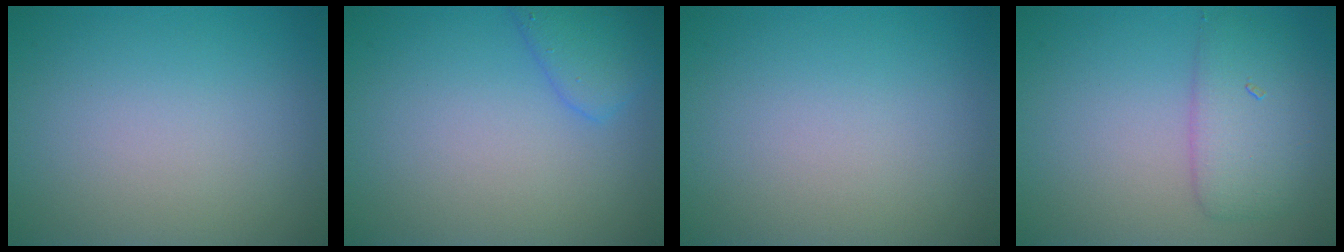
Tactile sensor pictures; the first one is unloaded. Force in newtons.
{"total": 2.7, "press": 2.7, "slide": 0.2}
{"total": 0.0}
{"total": 3.6, "press": 3.6, "slide": 0.2}